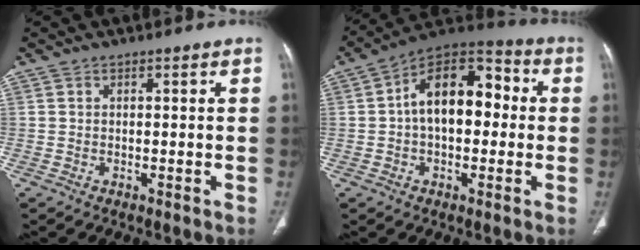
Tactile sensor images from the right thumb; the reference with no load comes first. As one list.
[{"total": 15.7, "force": [1.0, 9.4, 12.5], "torque": [-0.168, 0.044, 0.003]}]